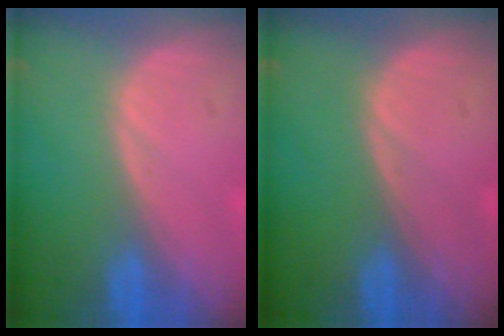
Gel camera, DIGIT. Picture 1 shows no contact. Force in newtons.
{"total": 0.0}